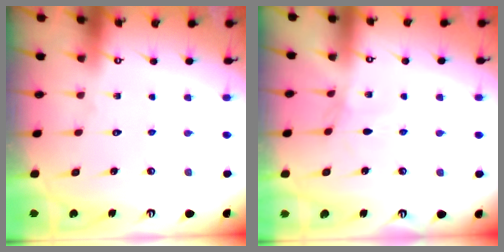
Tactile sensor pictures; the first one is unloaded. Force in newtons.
{"total": 0.6, "press": 0.6, "slide": 0.3}